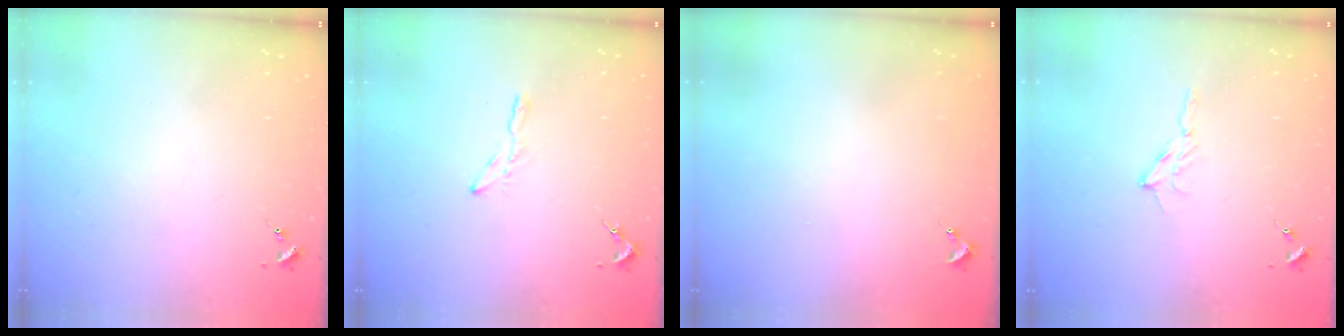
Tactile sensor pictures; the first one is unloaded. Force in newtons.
{"total": 3.4, "press": 3.4, "slide": 0.4}
{"total": 0.9, "press": 0.9, "slide": 0.0}
{"total": 4.9, "press": 4.9, "slide": 0.5}